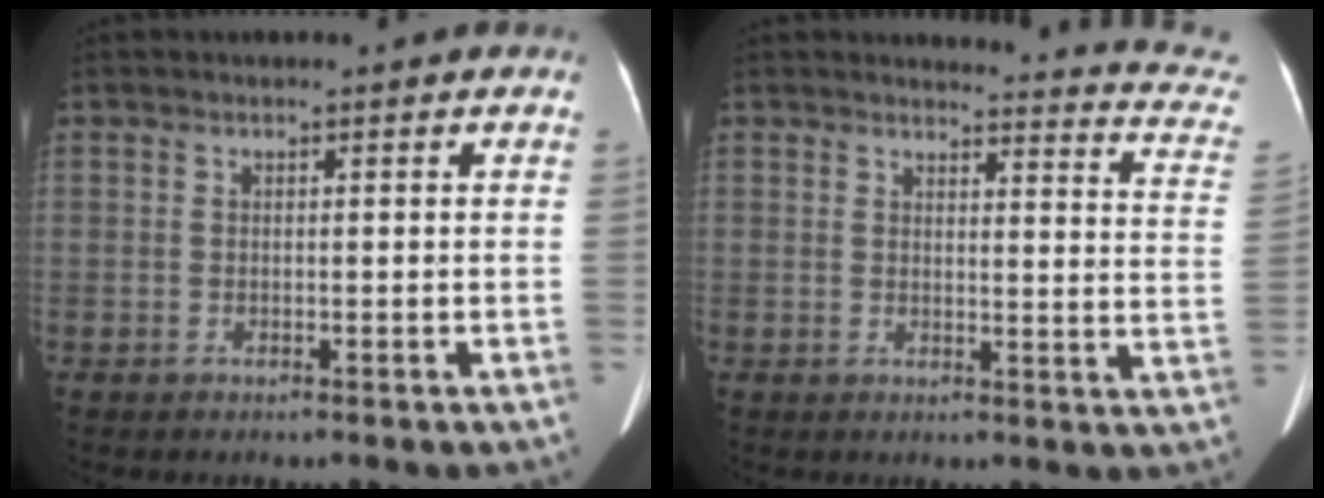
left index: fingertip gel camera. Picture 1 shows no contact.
{"total": 14.2, "force": [13.9, 1.6, 2.4], "torque": [0.008, -0.098, 0.108]}